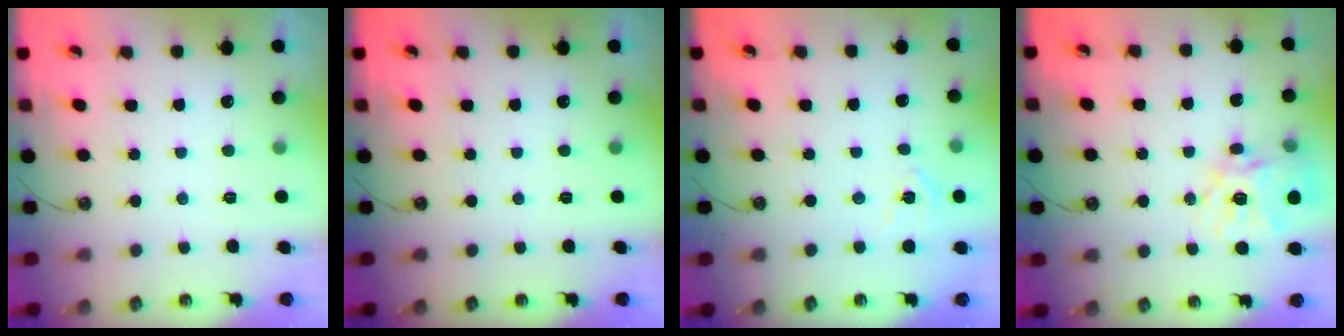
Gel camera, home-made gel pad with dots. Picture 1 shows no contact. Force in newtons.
{"total": 0.0}
{"total": 5.1, "press": 5.0, "slide": 0.7}
{"total": 16.7, "press": 16.6, "slide": 1.8}